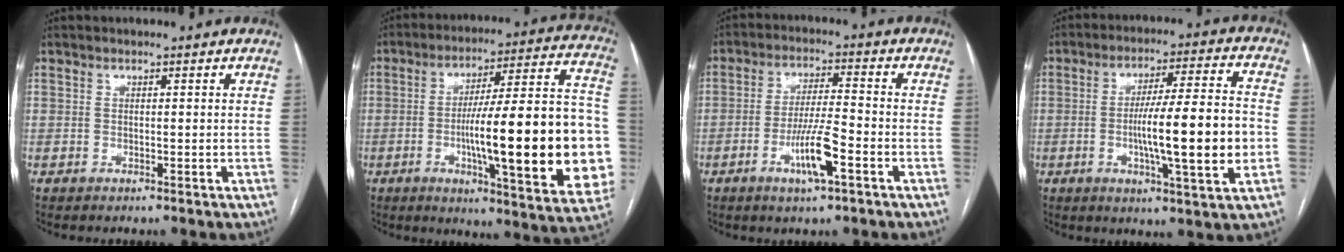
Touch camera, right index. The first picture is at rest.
{"total": 27.1, "force": [-4.3, 3.7, 26.5], "torque": [-0.309, 0.016, -0.059]}
{"total": 7.9, "force": [-3.5, 0.7, 7.1], "torque": [-0.138, -0.006, -0.061]}
{"total": 15.0, "force": [-2.4, 0.7, 14.8], "torque": [-0.239, 0.001, -0.039]}